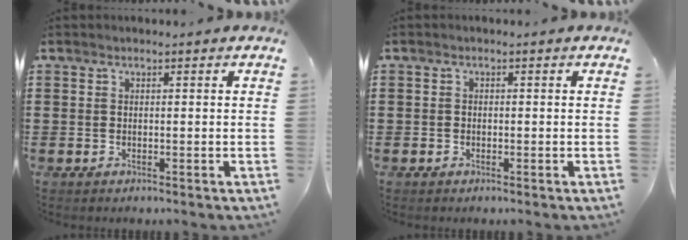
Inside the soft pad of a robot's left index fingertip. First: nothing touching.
{"total": 0.7, "force": [-0.5, 0.6, 0.1], "torque": [-0.004, 0.001, -0.011]}